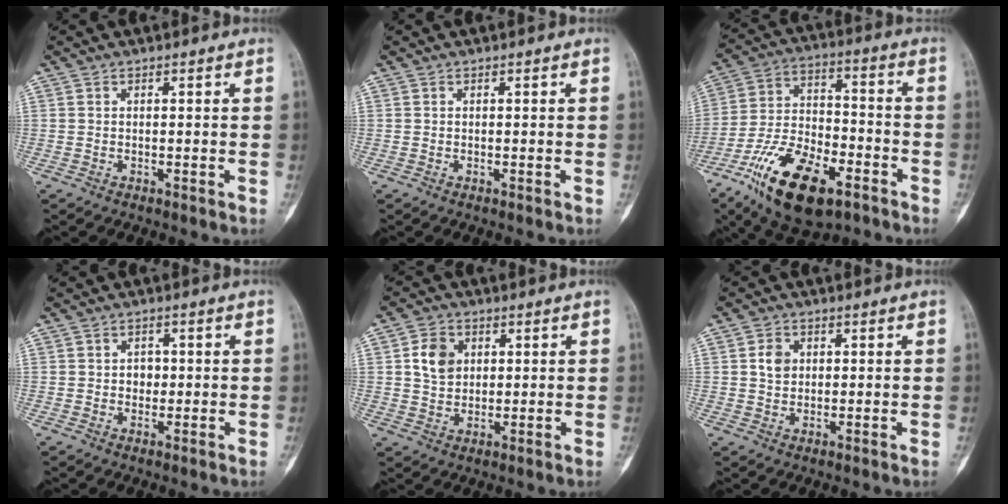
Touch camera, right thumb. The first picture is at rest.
{"total": 0.0}
{"total": 19.4, "force": [-10.5, 9.0, 13.6], "torque": [-0.228, 0.054, -0.181]}
{"total": 2.4, "force": [0.1, 2.1, 1.2], "torque": [0.005, 0.005, -0.001]}
{"total": 6.5, "force": [1.7, 5.1, 3.6], "torque": [-0.041, -0.006, 0.030]}
{"total": 3.6, "force": [0.8, 3.0, 1.9], "torque": [-0.017, -0.001, 0.012]}